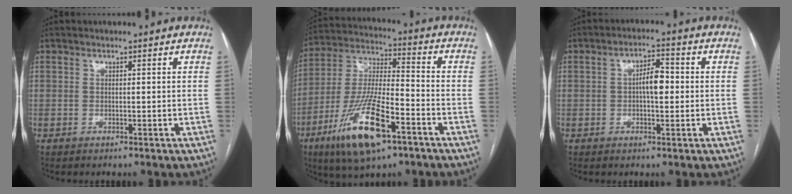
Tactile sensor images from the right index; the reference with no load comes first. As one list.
[{"total": 17.4, "force": [-8.9, 4.3, 14.3], "torque": [-0.298, -0.020, -0.155]}, {"total": 4.6, "force": [0.0, 1.7, 4.3], "torque": [-0.075, 0.012, -0.002]}]